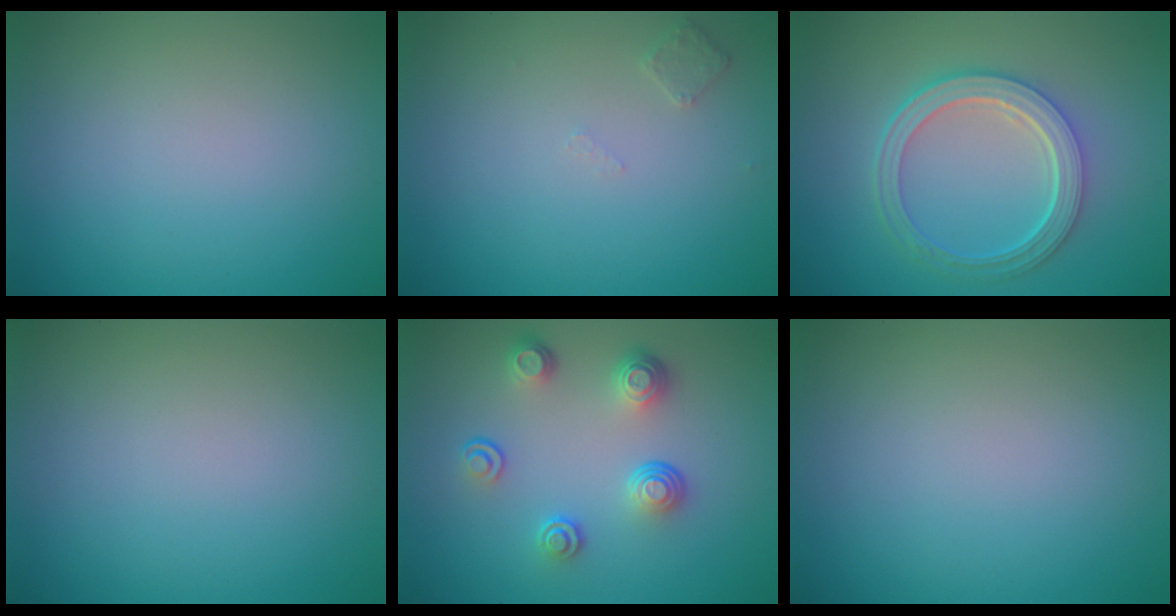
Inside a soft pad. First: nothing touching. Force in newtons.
{"total": 1.0, "press": 1.0, "slide": 0.1}
{"total": 5.2, "press": 3.9, "slide": 3.6}
{"total": 0.0}
{"total": 3.8, "press": 2.8, "slide": 2.7}
{"total": 0.0}